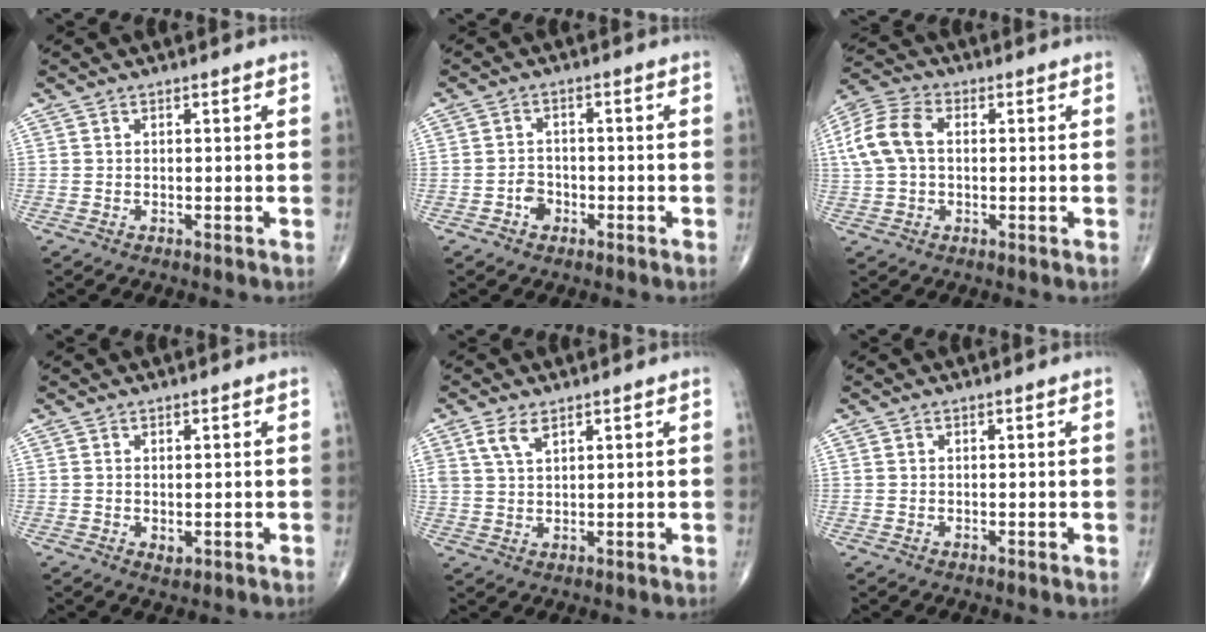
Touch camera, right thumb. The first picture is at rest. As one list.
[{"total": 3.1, "force": [-1.4, 2.4, 1.2], "torque": [-0.005, 0.013, -0.029]}, {"total": 9.5, "force": [1.1, 6.3, 7.0], "torque": [-0.156, 0.028, 0.017]}, {"total": 1.4, "force": [-0.2, 0.8, 1.1], "torque": [-0.013, -0.004, 0.000]}, {"total": 4.1, "force": [2.4, 1.9, 2.7], "torque": [-0.055, -0.002, 0.052]}, {"total": 0.0}]